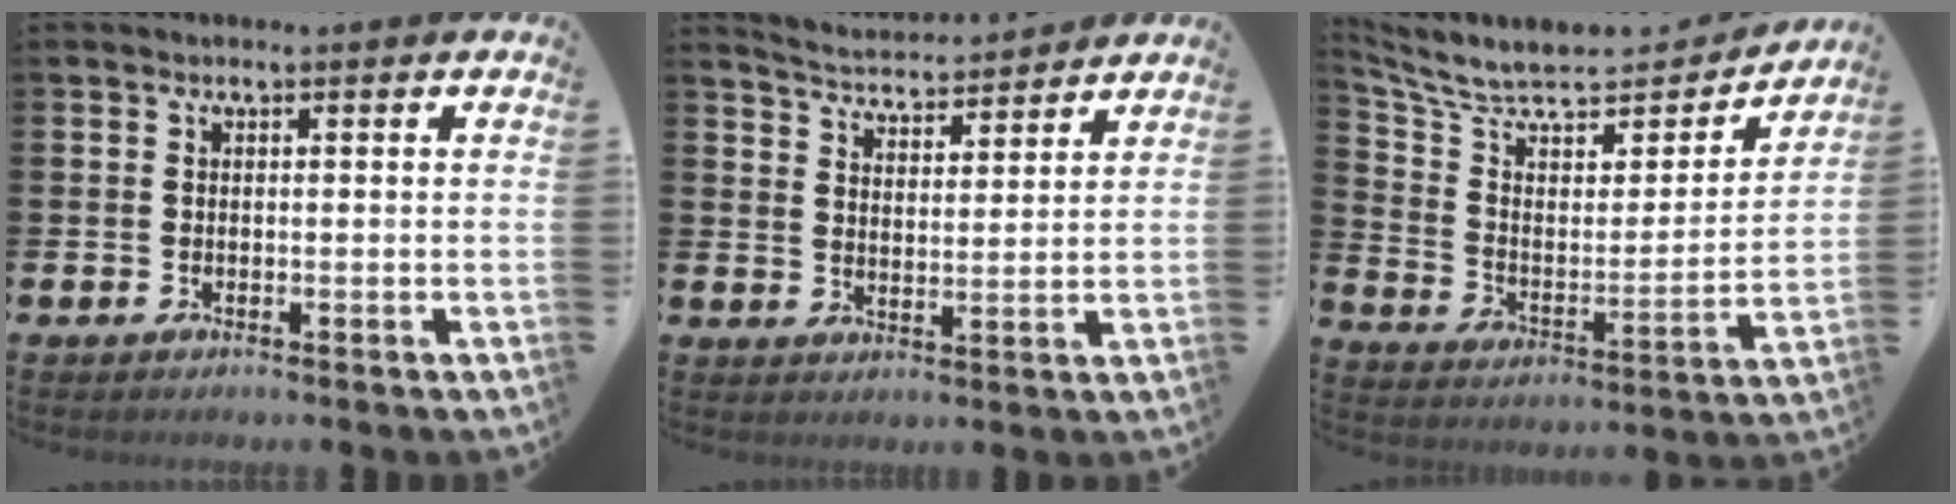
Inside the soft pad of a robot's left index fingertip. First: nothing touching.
{"total": 4.0, "force": [4.0, 0.3, -0.2], "torque": [-0.015, -0.032, 0.069]}
{"total": 8.1, "force": [7.0, 2.8, 3.0], "torque": [-0.099, -0.054, 0.117]}